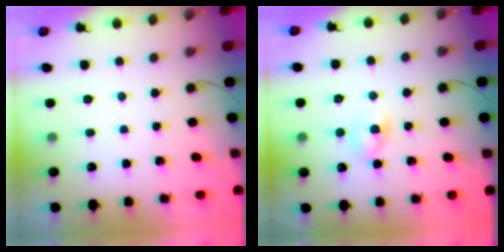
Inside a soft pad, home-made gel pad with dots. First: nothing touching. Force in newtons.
{"total": 2.4, "press": 2.2, "slide": 1.0}